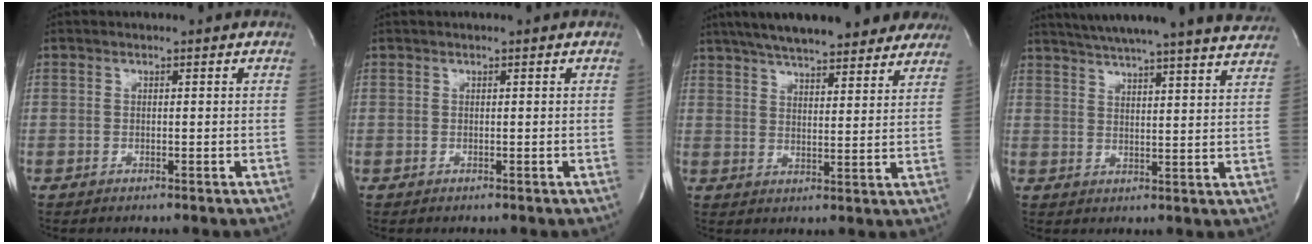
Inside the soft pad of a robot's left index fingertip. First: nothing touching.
{"total": 0.0}
{"total": 22.2, "force": [18.5, 5.1, 11.1], "torque": [-0.185, 0.032, 0.246]}
{"total": 24.9, "force": [22.8, 0.6, 10.2], "torque": [-0.170, -0.035, 0.287]}